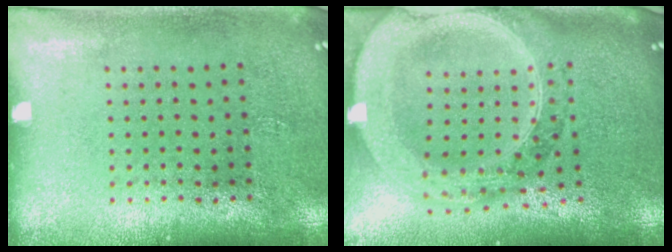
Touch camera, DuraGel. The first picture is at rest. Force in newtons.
{"total": 3.3, "press": 2.7, "slide": 1.9}